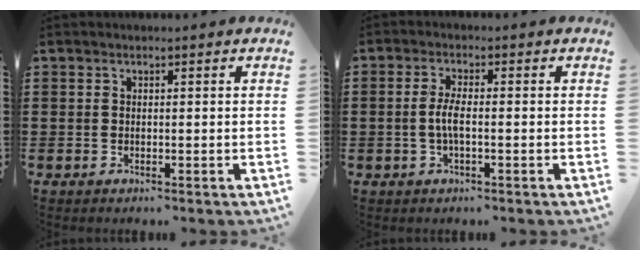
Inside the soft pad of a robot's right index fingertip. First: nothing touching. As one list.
[{"total": 3.2, "force": [-0.6, 0.7, 3.1], "torque": [-0.071, -0.003, -0.017]}]